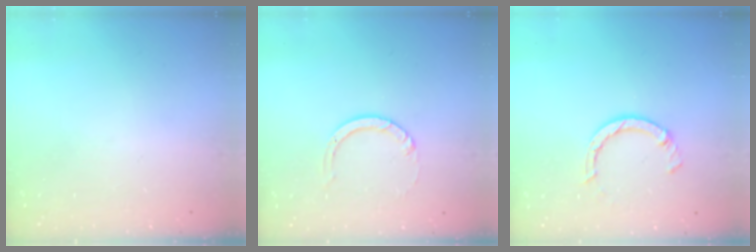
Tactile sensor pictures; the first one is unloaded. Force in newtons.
{"total": 3.9, "press": 3.9, "slide": 0.4}
{"total": 5.8, "press": 5.8, "slide": 0.8}